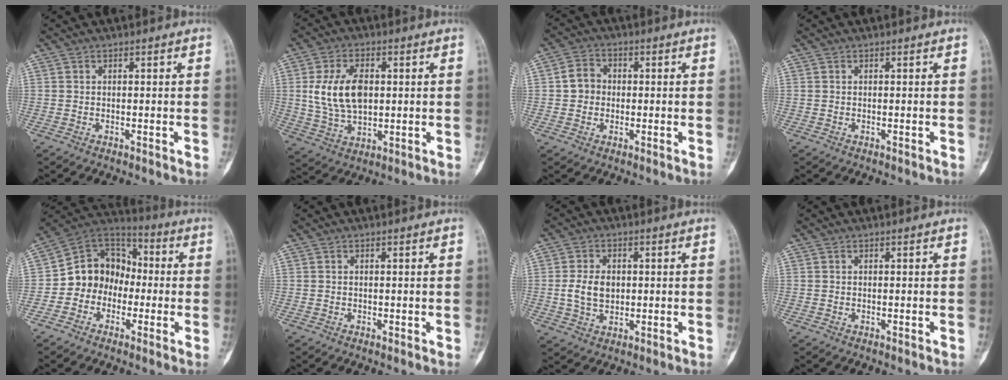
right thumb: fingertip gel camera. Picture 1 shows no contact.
{"total": 11.7, "force": [1.6, 7.1, 9.1], "torque": [-0.165, -0.004, 0.037]}
{"total": 4.5, "force": [0.0, 4.0, 2.0], "torque": [-0.022, 0.010, -0.007]}
{"total": 0.0}
{"total": 12.5, "force": [-2.2, 10.6, 6.1], "torque": [-0.059, 0.052, -0.054]}
{"total": 0.0}
{"total": 6.0, "force": [0.2, 4.2, 4.2], "torque": [-0.069, 0.000, 0.006]}
{"total": 0.0}